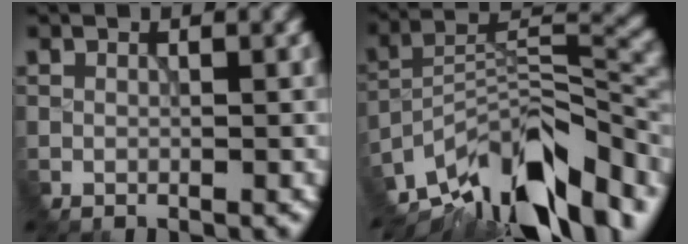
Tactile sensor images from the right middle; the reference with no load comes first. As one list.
[{"total": 13.8, "force": [-10.2, 5.3, 7.6], "torque": [-0.150, 0.017, -0.176]}]